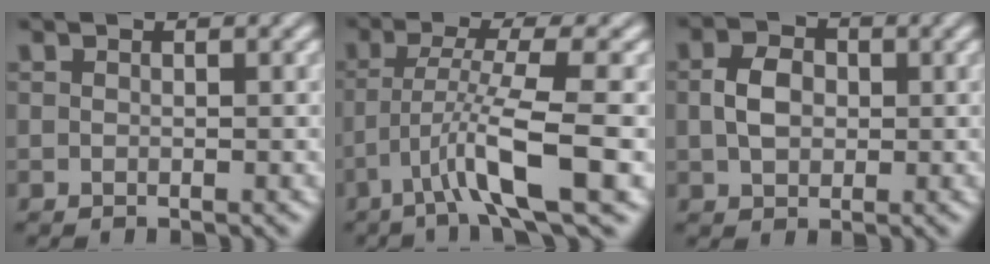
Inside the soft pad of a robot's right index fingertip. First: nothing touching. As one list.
[{"total": 5.4, "force": [-1.8, 0.0, 5.1], "torque": [-0.094, -0.018, -0.020]}, {"total": 2.0, "force": [0.1, 1.0, 1.8], "torque": [-0.023, -0.004, 0.012]}]